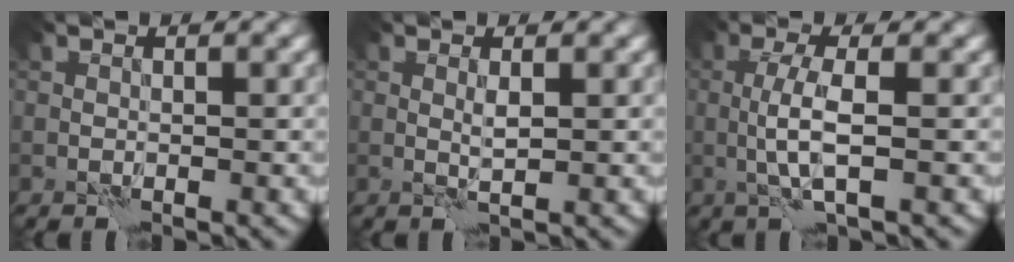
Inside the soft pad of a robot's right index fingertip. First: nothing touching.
{"total": 0.9, "force": [0.4, 0.0, 0.9], "torque": [-0.020, -0.001, 0.006]}
{"total": 3.6, "force": [-0.3, 0.6, 3.6], "torque": [-0.075, 0.004, -0.011]}